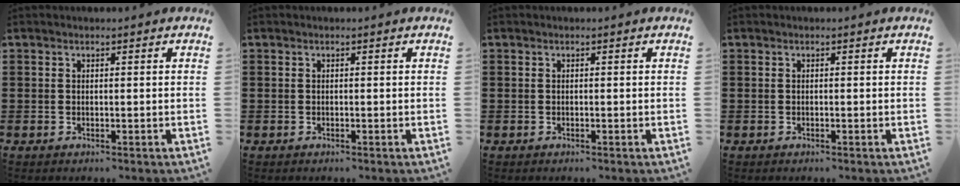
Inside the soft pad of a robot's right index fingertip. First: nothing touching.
{"total": 0.0}
{"total": 0.0}
{"total": 0.0}